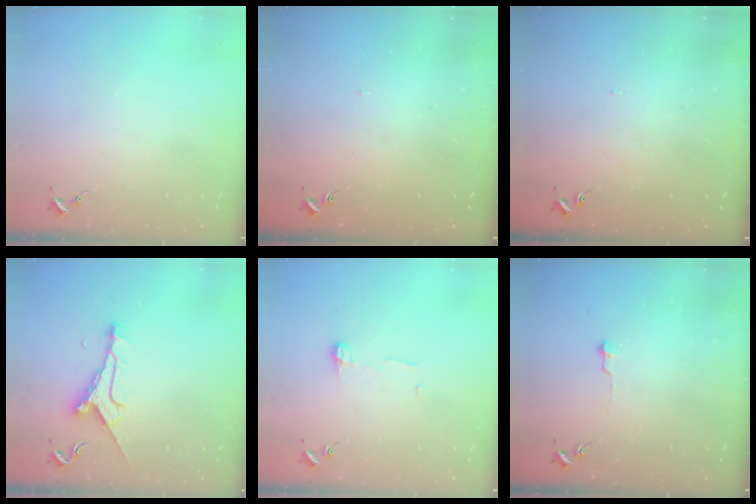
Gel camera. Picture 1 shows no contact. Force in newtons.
{"total": 1.2, "press": 1.1, "slide": 0.1}
{"total": 1.2, "press": 1.1, "slide": 0.1}
{"total": 9.1, "press": 9.1, "slide": 0.8}
{"total": 4.5, "press": 4.5, "slide": 0.5}
{"total": 4.1, "press": 4.0, "slide": 0.4}